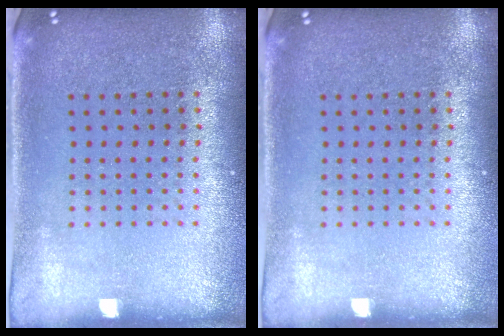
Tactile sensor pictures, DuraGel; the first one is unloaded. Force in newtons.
{"total": 0.0}